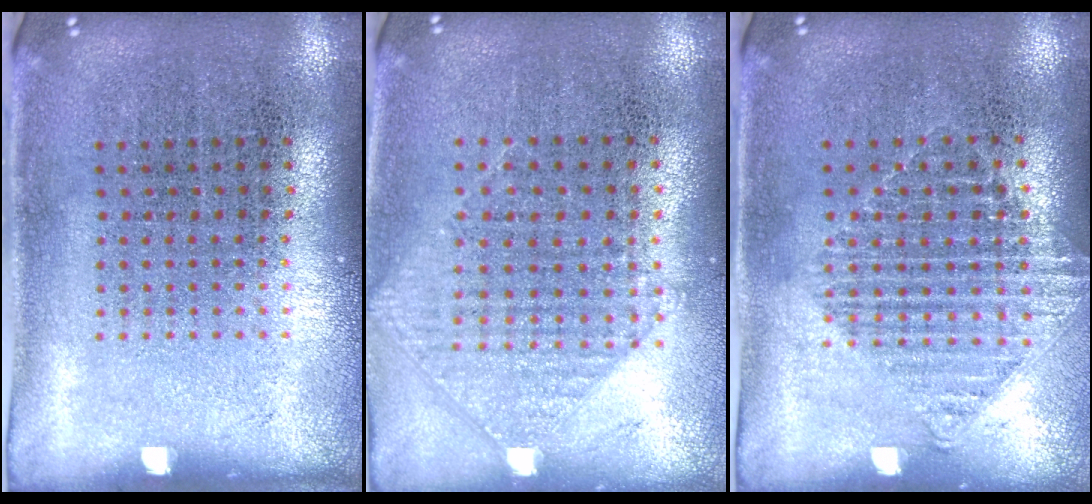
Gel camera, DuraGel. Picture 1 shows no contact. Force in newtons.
{"total": 0.9, "press": 0.9, "slide": 0.3}
{"total": 1.2, "press": 1.1, "slide": 0.3}